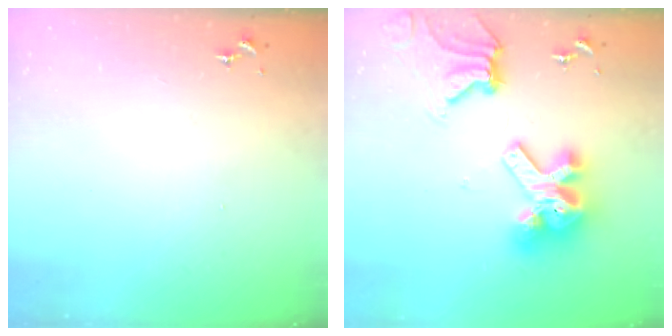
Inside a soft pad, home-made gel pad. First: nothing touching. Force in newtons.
{"total": 17.8, "press": 17.7, "slide": 2.0}